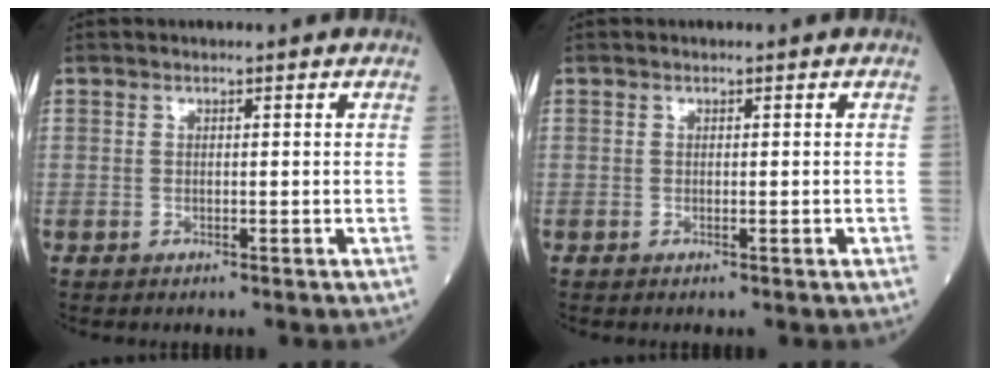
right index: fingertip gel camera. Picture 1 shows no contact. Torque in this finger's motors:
{"motor_torque": [0.10, 0.05, 0.06, 0.02]}